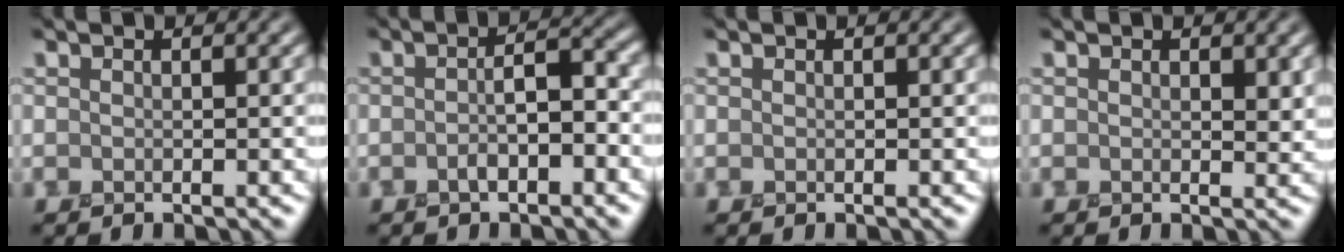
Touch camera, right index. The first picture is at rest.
{"total": 2.7, "force": [-1.0, 1.0, 2.4], "torque": [-0.048, 0.006, -0.019]}
{"total": 0.0}
{"total": 1.1, "force": [0.5, 0.6, 0.8], "torque": [-0.012, 0.001, 0.007]}